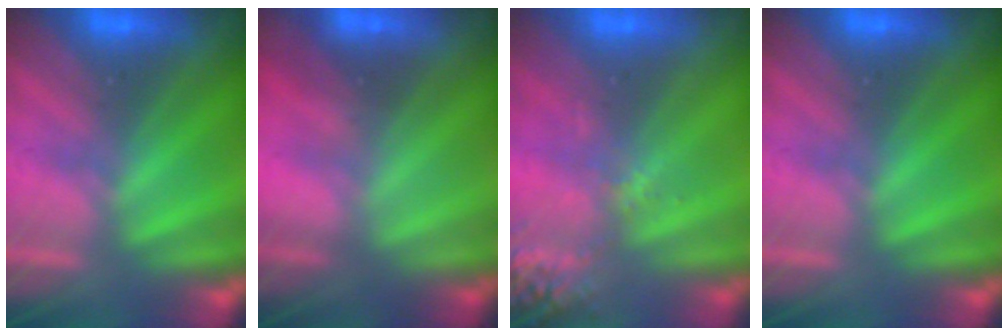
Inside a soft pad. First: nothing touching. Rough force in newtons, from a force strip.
{"total": 1.9}
{"total": 2.6}
{"total": 0.0}